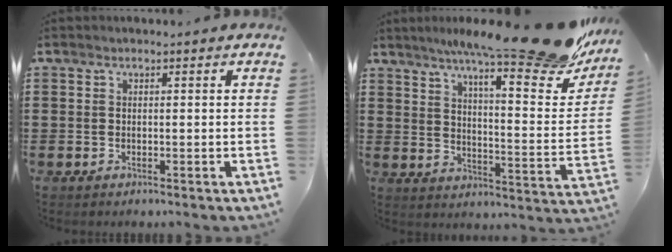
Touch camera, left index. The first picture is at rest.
{"total": 17.1, "force": [13.5, 1.2, 10.5], "torque": [-0.161, -0.084, 0.209]}